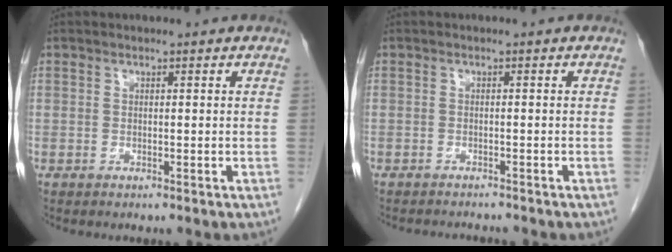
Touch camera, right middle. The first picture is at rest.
{"total": 3.2, "force": [-3.2, 0.3, 0.5], "torque": [-0.002, -0.007, -0.045]}